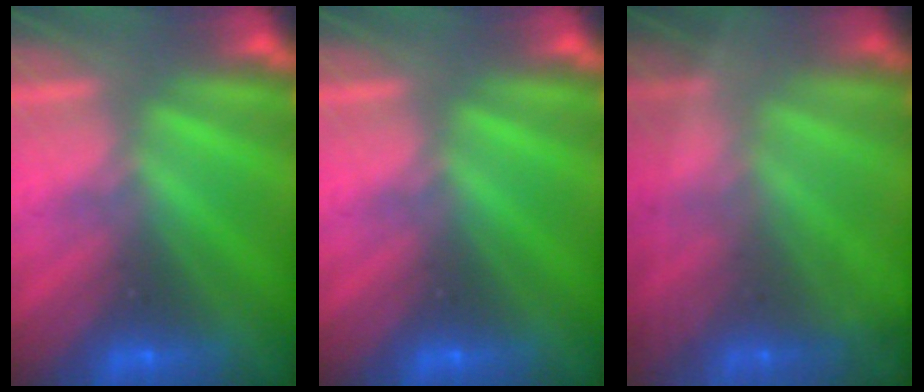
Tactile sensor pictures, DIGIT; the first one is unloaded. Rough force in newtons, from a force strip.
{"total": 0.0}
{"total": 7.6}